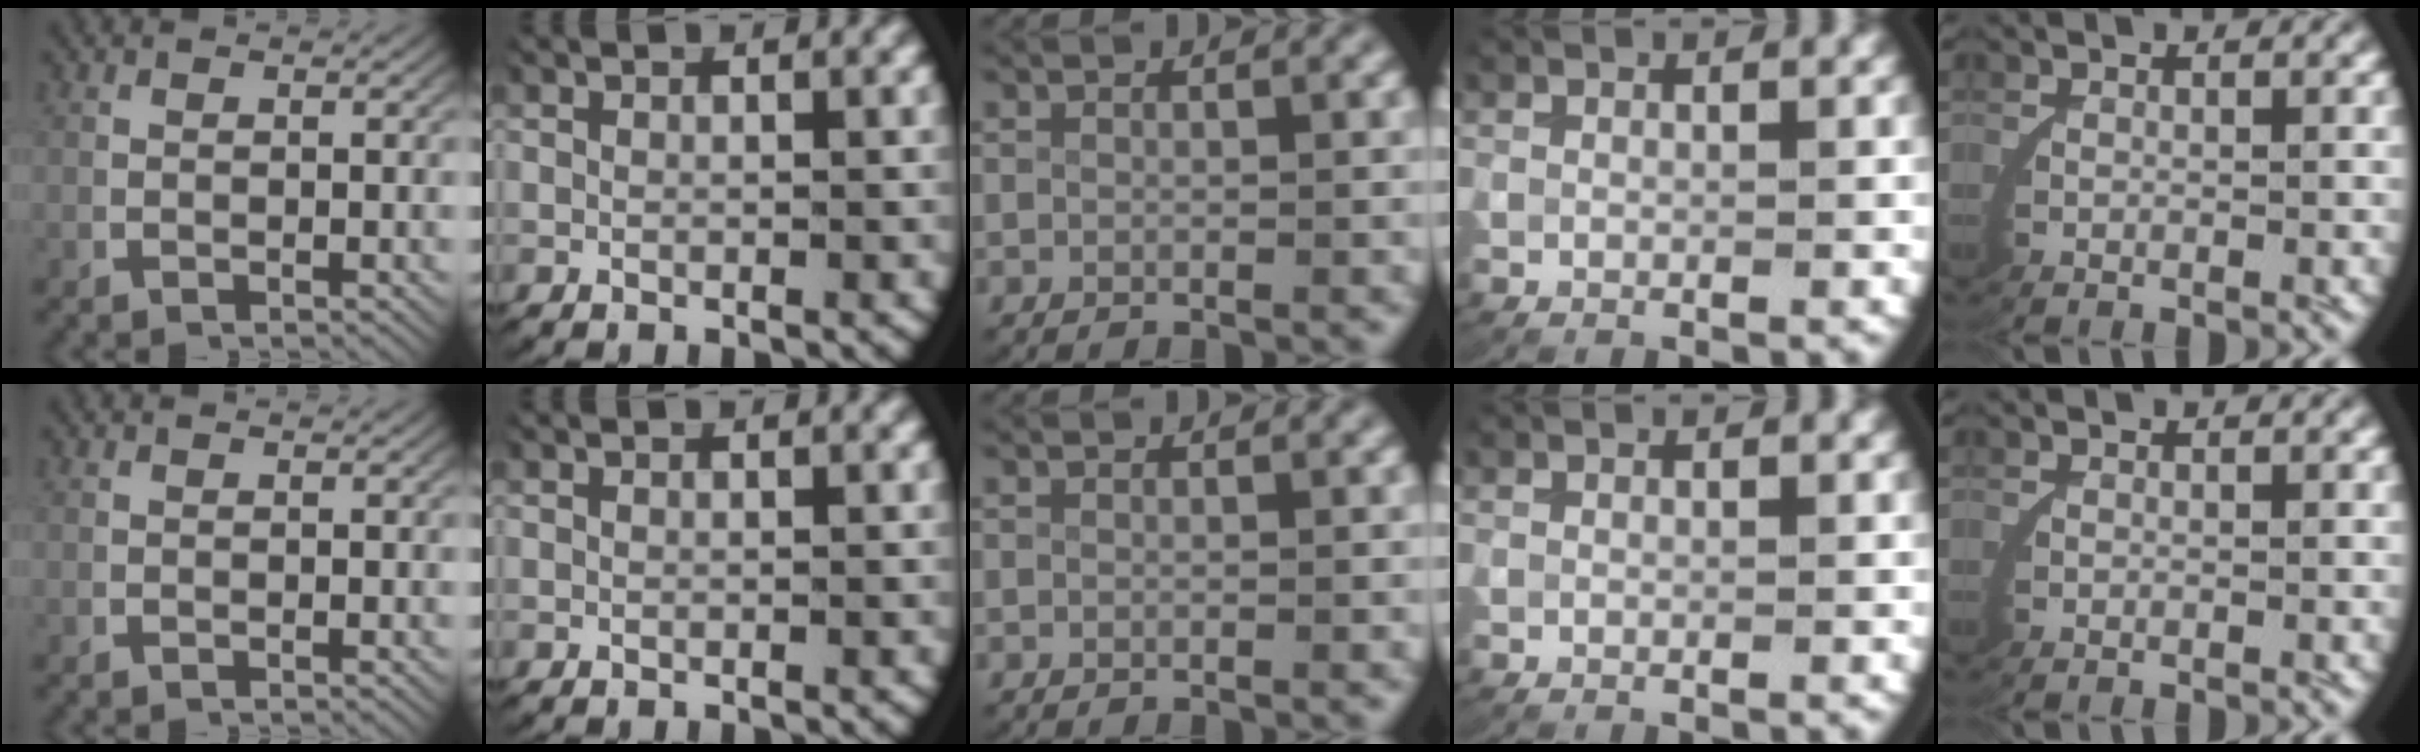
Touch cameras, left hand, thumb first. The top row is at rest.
{}